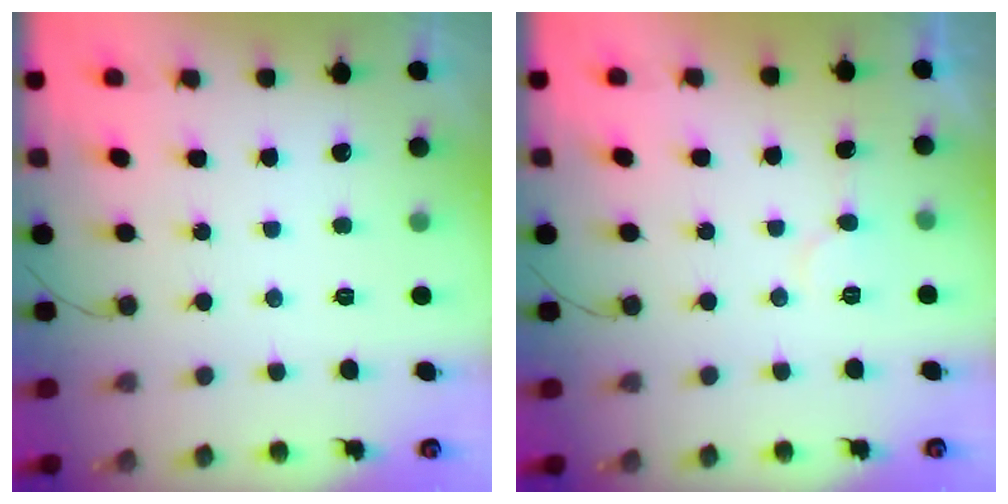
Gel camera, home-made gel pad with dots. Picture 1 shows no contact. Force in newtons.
{"total": 4.9, "press": 4.9, "slide": 0.3}